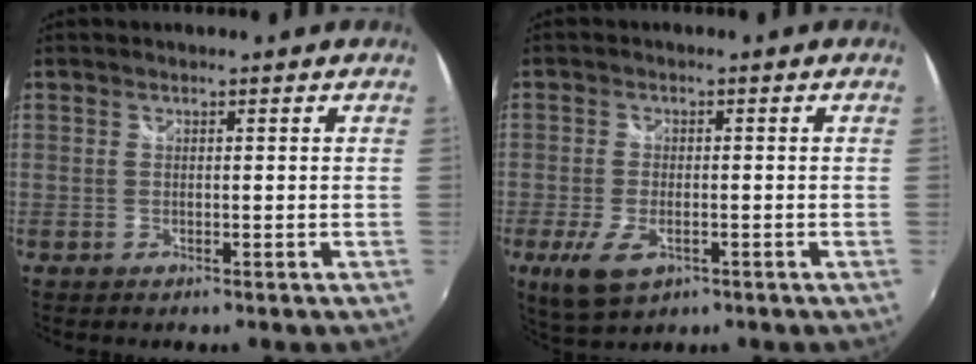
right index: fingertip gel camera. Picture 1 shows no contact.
{"total": 7.4, "force": [-3.2, 3.7, 5.5], "torque": [-0.127, -0.017, -0.054]}